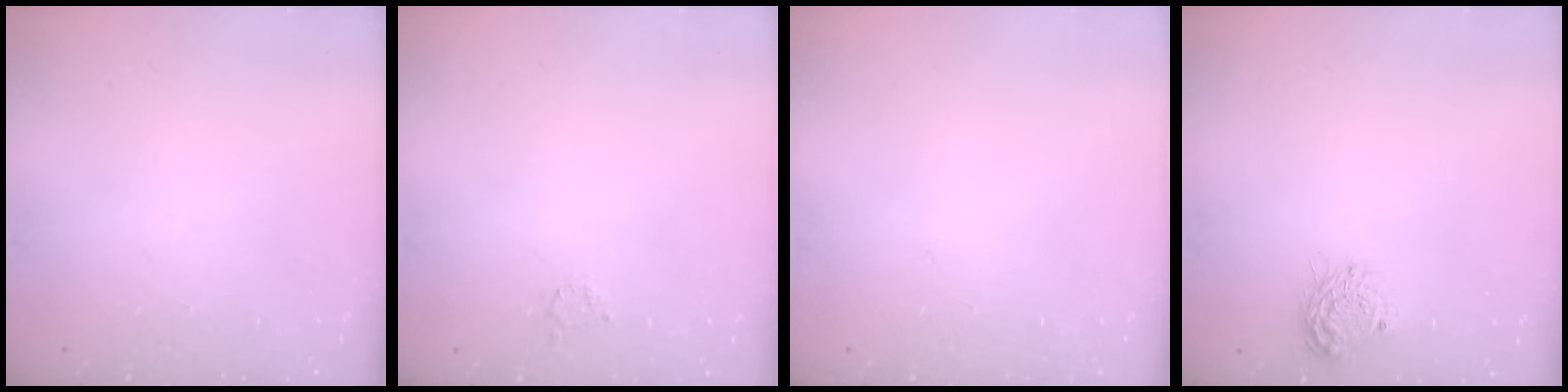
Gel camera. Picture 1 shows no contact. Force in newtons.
{"total": 1.7, "press": 1.7, "slide": 0.3}
{"total": 0.0}
{"total": 9.0, "press": 9.0, "slide": 0.5}